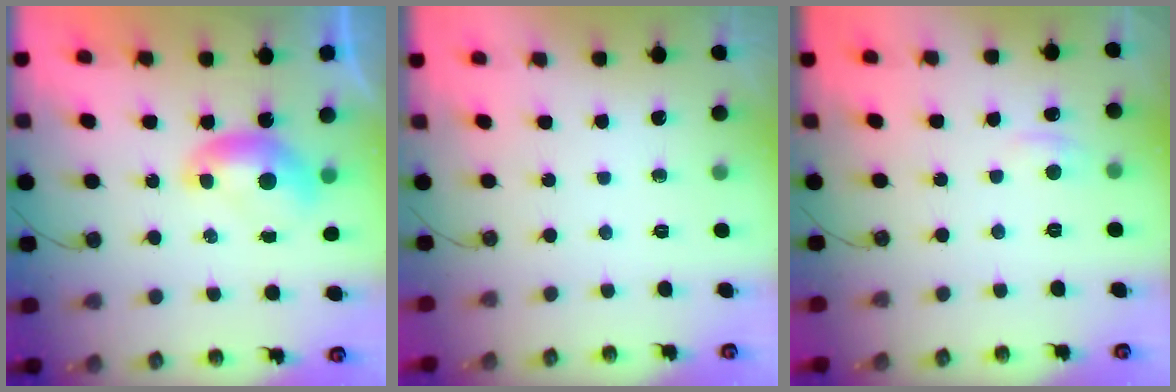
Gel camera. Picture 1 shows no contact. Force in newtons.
{"total": 0.0}
{"total": 1.9, "press": 1.8, "slide": 0.6}